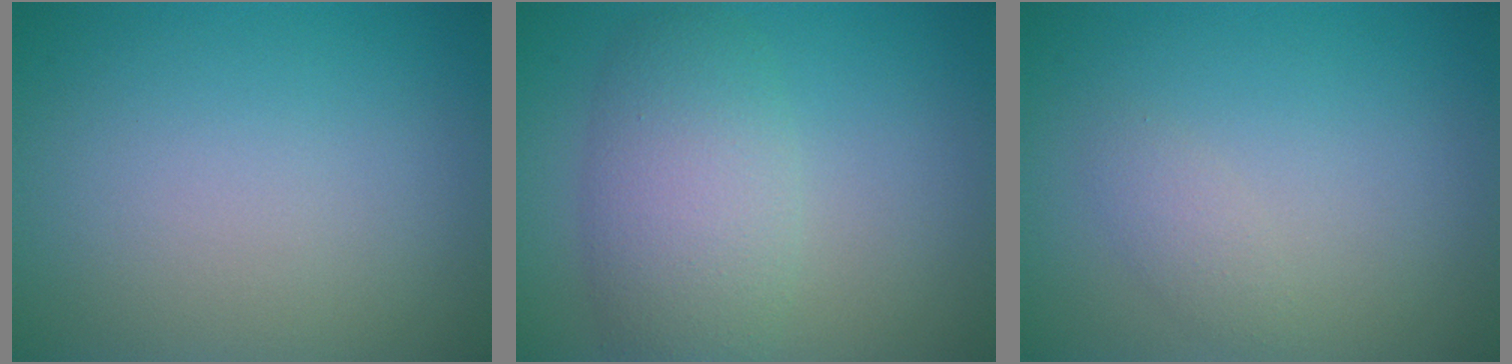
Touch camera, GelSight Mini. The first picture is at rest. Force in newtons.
{"total": 5.3, "press": 5.3, "slide": 0.3}
{"total": 1.2, "press": 1.2, "slide": 0.0}